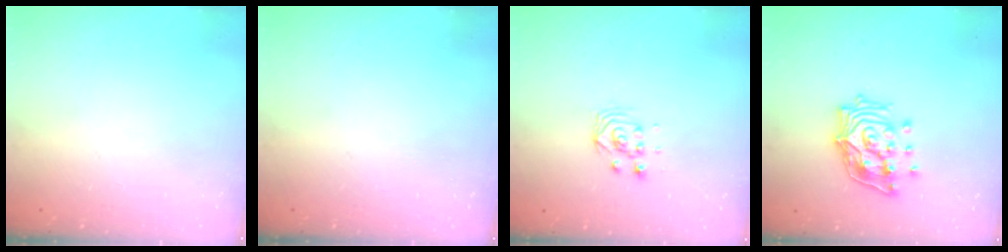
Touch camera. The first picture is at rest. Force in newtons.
{"total": 0.0}
{"total": 3.0, "press": 2.9, "slide": 0.3}
{"total": 15.1, "press": 15.0, "slide": 2.0}